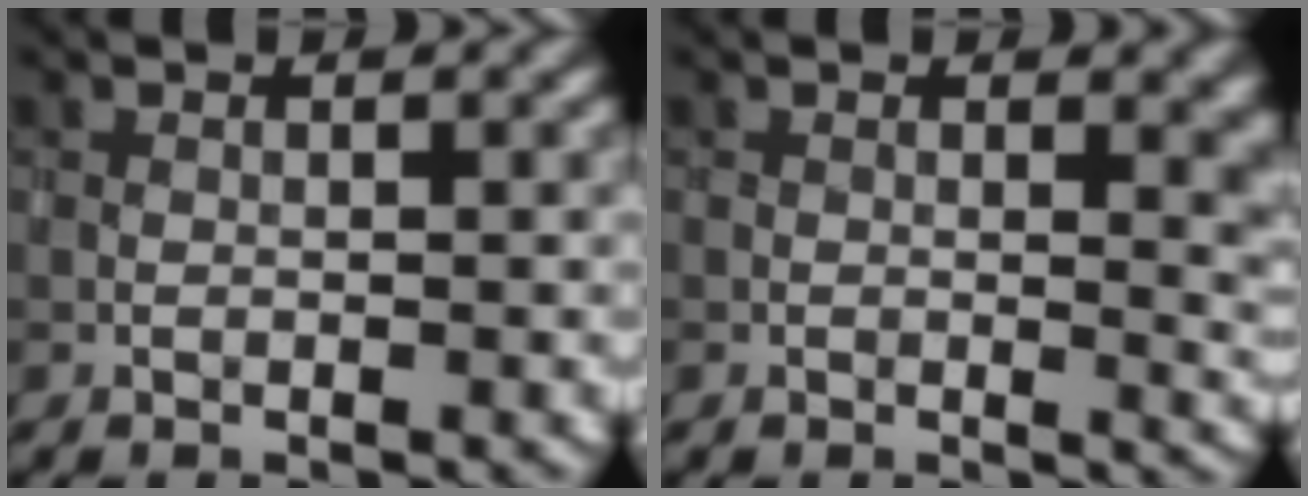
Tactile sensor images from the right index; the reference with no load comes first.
{"total": 4.7, "force": [0.3, 2.5, 4.0], "torque": [-0.047, -0.006, 0.008]}